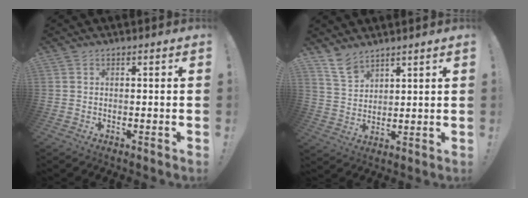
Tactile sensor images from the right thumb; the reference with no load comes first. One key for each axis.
{"total": 7.5, "fx": 6.1, "fy": 3.5, "fz": 2.6, "tx": -0.054, "ty": -0.036, "tz": 0.120}